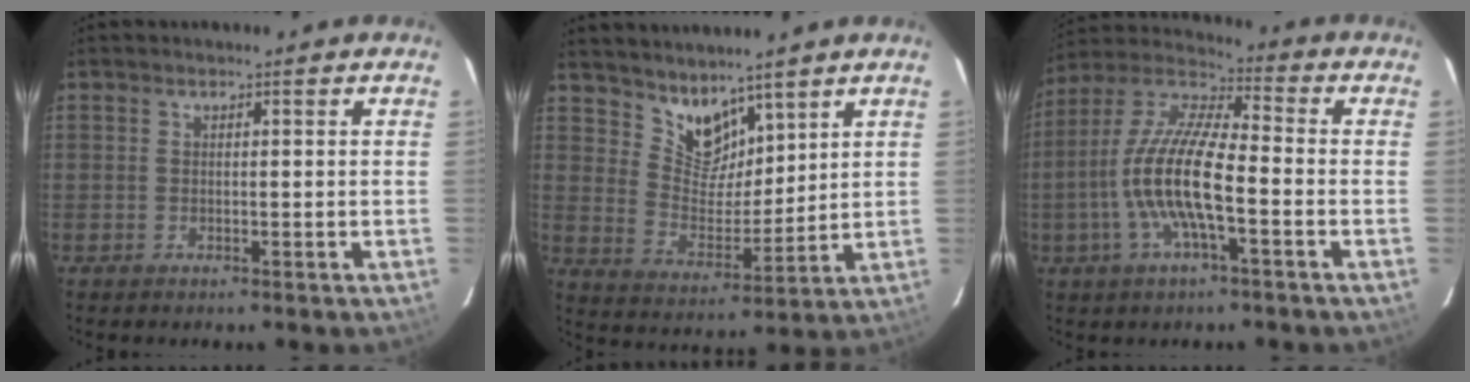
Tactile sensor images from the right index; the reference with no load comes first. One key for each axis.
{"total": 8.7, "fx": 7.0, "fy": 4.4, "fz": 2.8, "tx": -0.045, "ty": 0.001, "tz": 0.139}
{"total": 14.6, "fx": -3.8, "fy": 3.6, "fz": 13.6, "tx": -0.274, "ty": 0.002, "tz": -0.081}